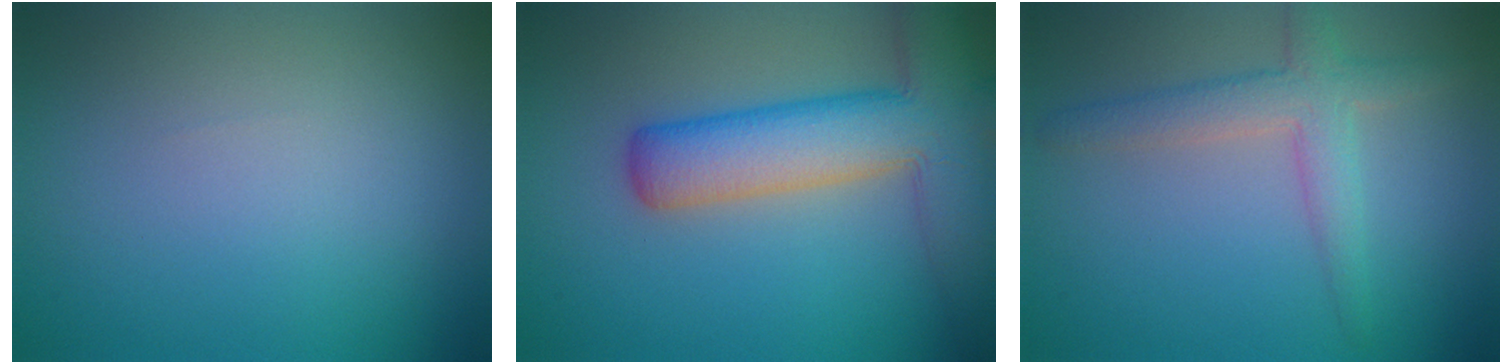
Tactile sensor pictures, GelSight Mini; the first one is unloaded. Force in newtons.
{"total": 9.4, "press": 9.4, "slide": 0.6}
{"total": 3.5, "press": 3.5, "slide": 0.1}